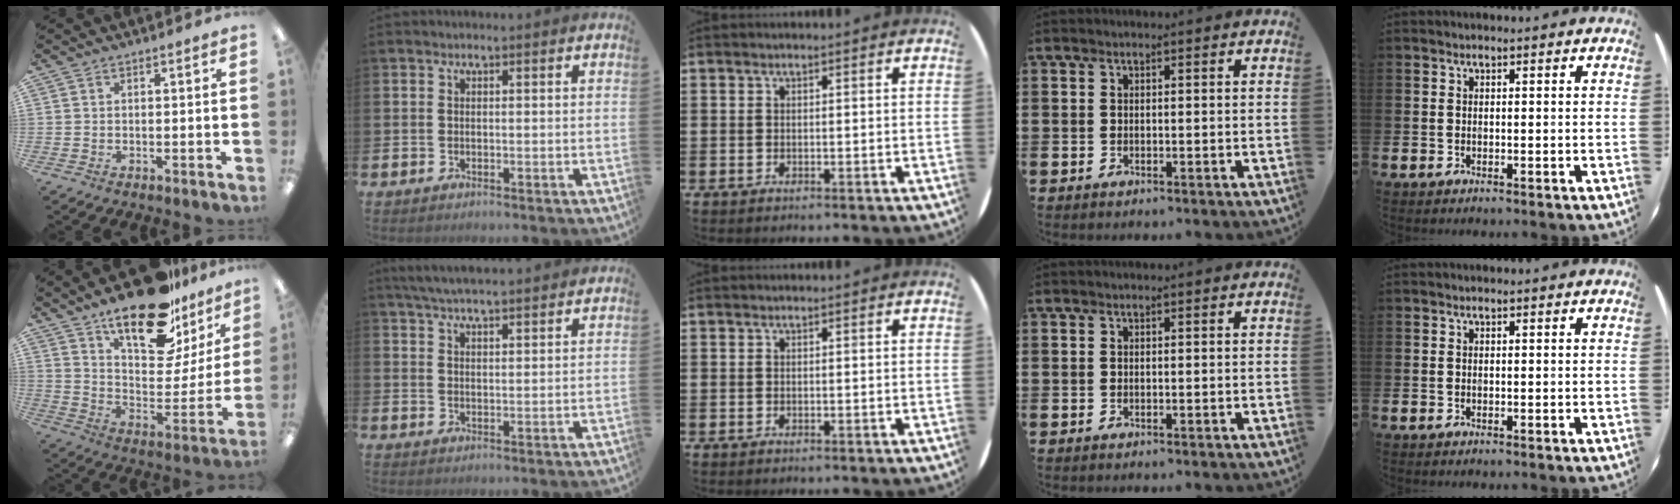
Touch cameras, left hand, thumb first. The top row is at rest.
{"thumb": {"total": 21.9, "force": [16.1, 8.7, 12.1], "torque": [-0.188, -0.104, 0.275]}, "index": {"total": 5.2, "force": [5.0, 0.2, 1.3], "torque": [-0.042, -0.016, 0.092]}}